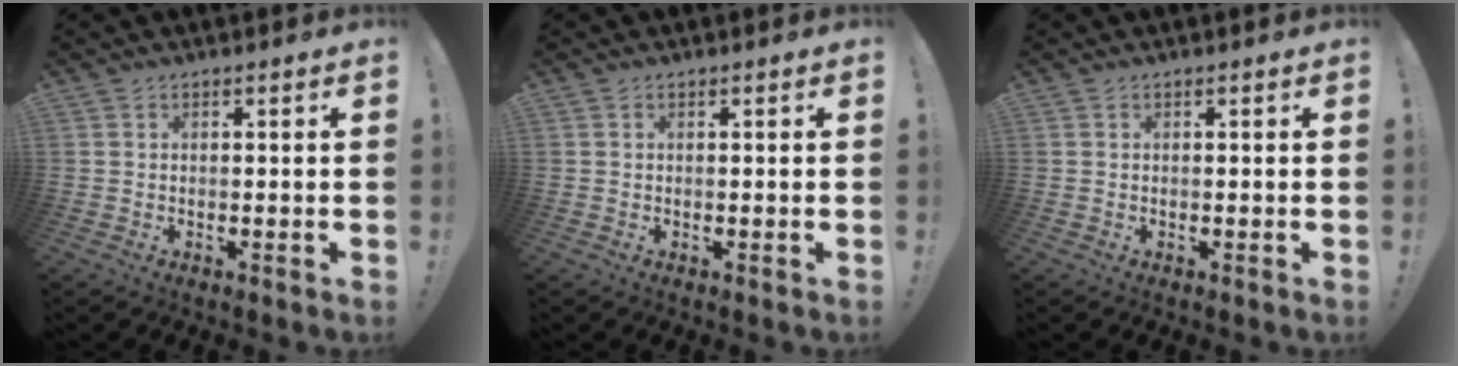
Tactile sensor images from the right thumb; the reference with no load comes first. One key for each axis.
{"total": 0.0}
{"total": 0.0}